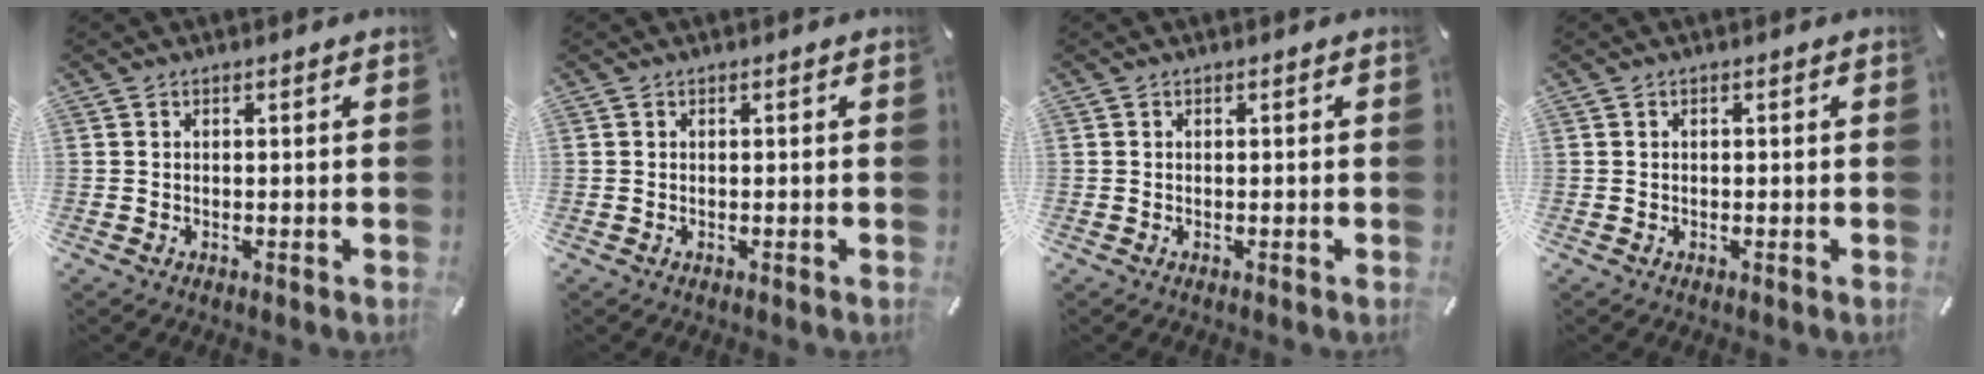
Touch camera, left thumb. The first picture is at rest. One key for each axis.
{"total": 0.0}
{"total": 0.0}
{"total": 0.0}